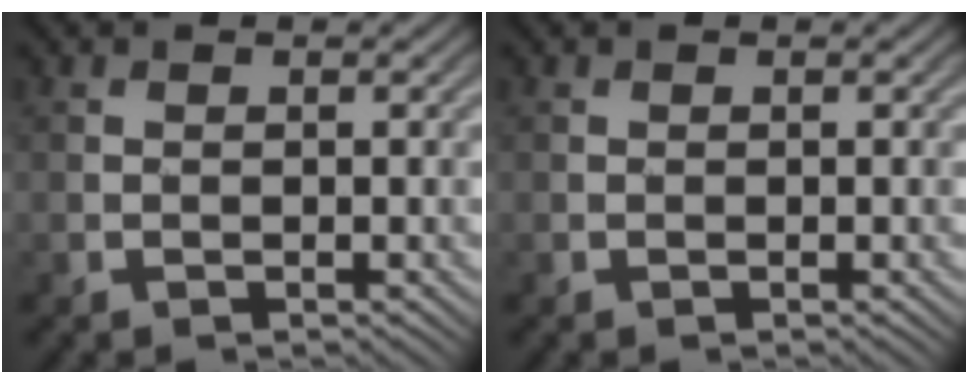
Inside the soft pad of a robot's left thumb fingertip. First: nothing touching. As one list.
[{"total": 0.0}]